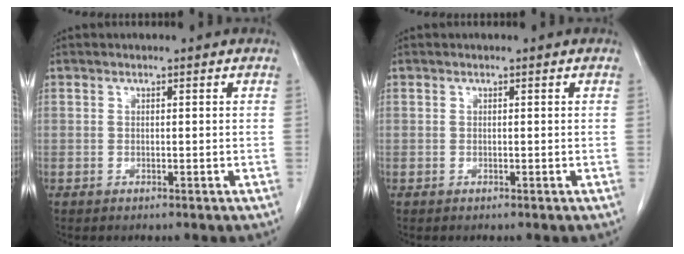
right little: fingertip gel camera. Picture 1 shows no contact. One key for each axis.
{"total": 0.0}